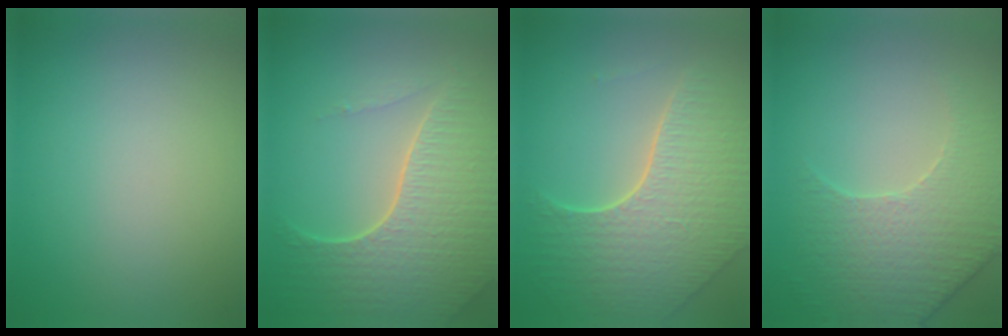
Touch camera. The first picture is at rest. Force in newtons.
{"total": 7.0, "press": 5.0, "slide": 4.9}
{"total": 7.6, "press": 5.5, "slide": 5.2}
{"total": 4.3, "press": 4.2, "slide": 1.0}